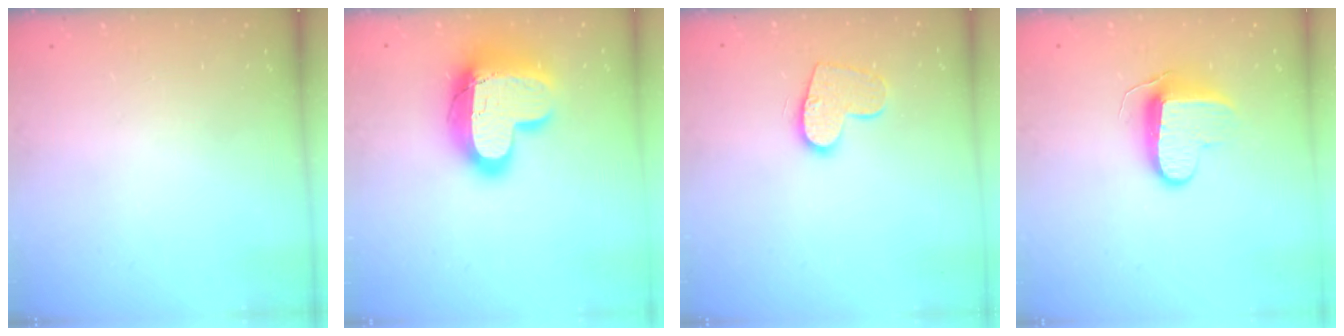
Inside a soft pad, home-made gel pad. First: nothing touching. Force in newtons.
{"total": 18.9, "press": 18.8, "slide": 1.5}
{"total": 11.4, "press": 11.3, "slide": 0.6}
{"total": 9.6, "press": 9.6, "slide": 0.9}